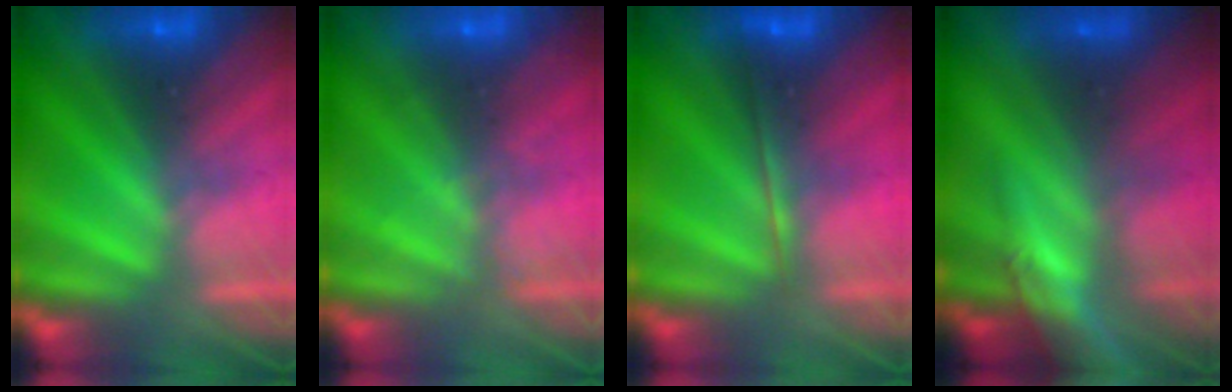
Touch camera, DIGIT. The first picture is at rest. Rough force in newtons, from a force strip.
{"total": 2.0}
{"total": 1.8}
{"total": 9.1}